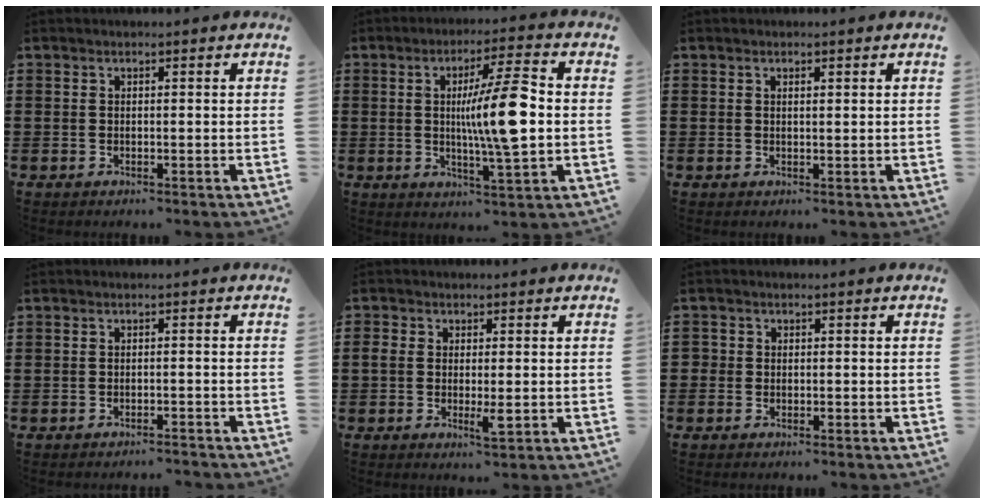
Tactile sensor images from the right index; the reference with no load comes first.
{"total": 10.8, "force": [0.4, 1.5, 10.7], "torque": [-0.174, -0.001, -0.002]}
{"total": 0.6, "force": [0.3, 0.2, 0.5], "torque": [-0.010, 0.001, 0.006]}
{"total": 1.1, "force": [-1.1, -0.1, 0.2], "torque": [-0.009, 0.000, -0.022]}
{"total": 3.7, "force": [-0.6, 1.8, 3.2], "torque": [-0.063, 0.001, -0.010]}
{"total": 1.0, "force": [-0.4, 0.8, 0.2], "torque": [-0.007, 0.002, -0.009]}